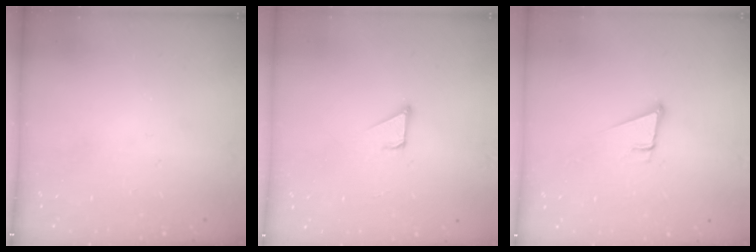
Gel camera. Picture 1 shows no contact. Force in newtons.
{"total": 2.1, "press": 2.1, "slide": 0.0}
{"total": 5.0, "press": 4.4, "slide": 2.4}